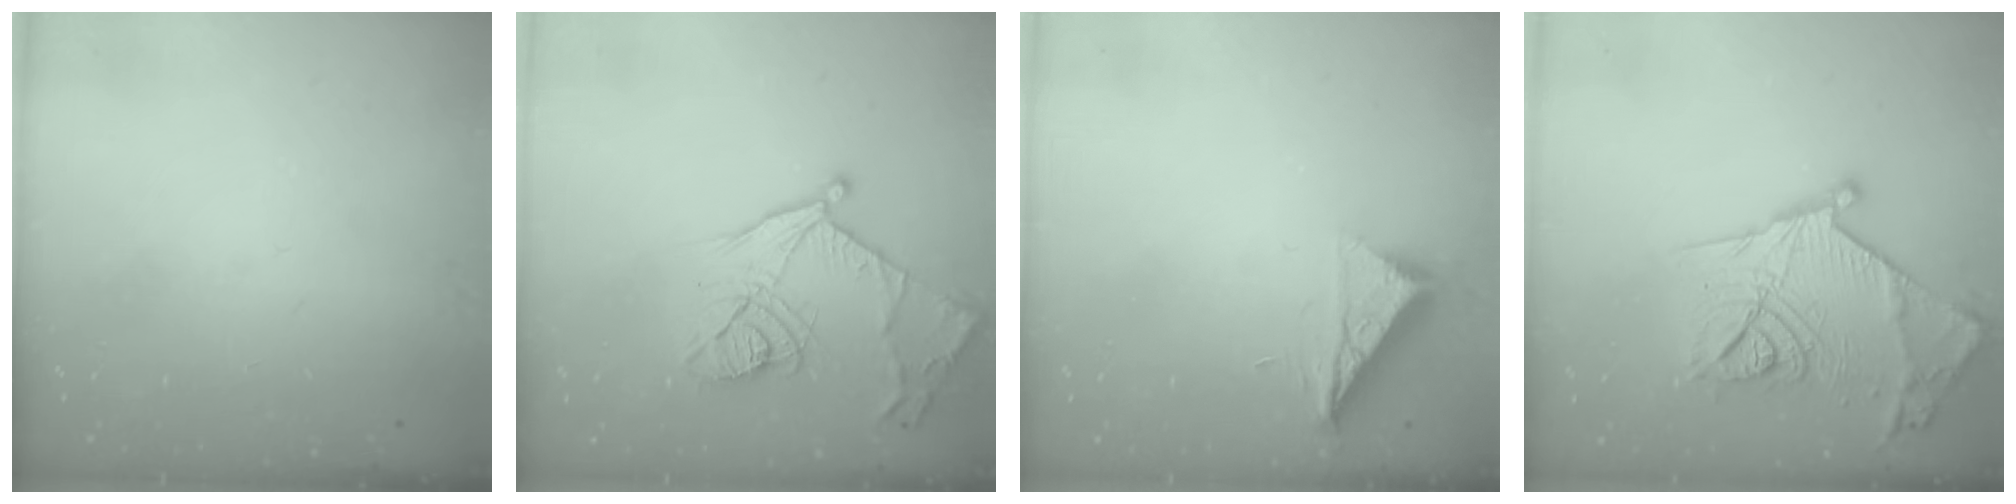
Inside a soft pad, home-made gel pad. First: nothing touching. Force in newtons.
{"total": 16.2, "press": 16.2, "slide": 1.4}
{"total": 7.7, "press": 7.7, "slide": 0.3}
{"total": 22.3, "press": 22.3, "slide": 1.1}